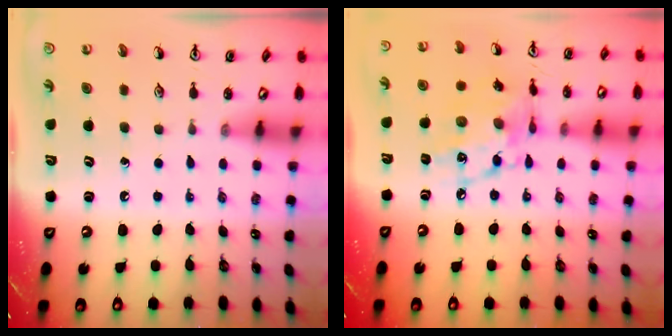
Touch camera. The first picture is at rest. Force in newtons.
{"total": 13.2, "press": 13.2, "slide": 0.7}